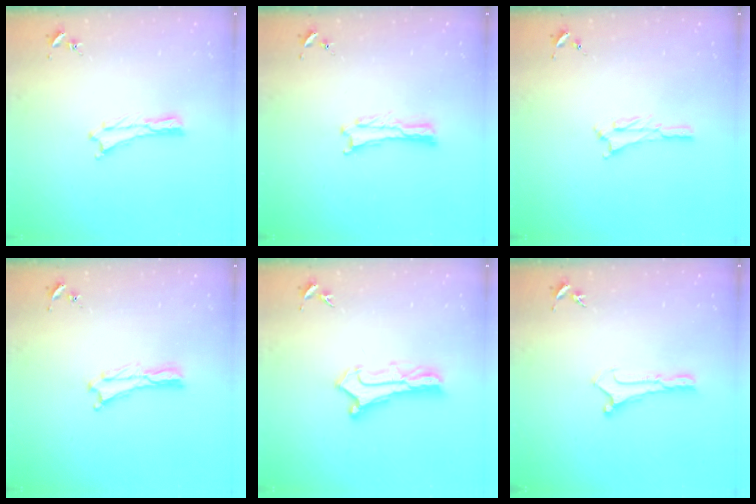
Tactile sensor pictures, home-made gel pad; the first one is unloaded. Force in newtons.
{"total": 0.0}
{"total": 1.5, "press": 1.5, "slide": 0.3}
{"total": 0.0}
{"total": 2.9, "press": 2.9, "slide": 0.3}
{"total": 0.0}